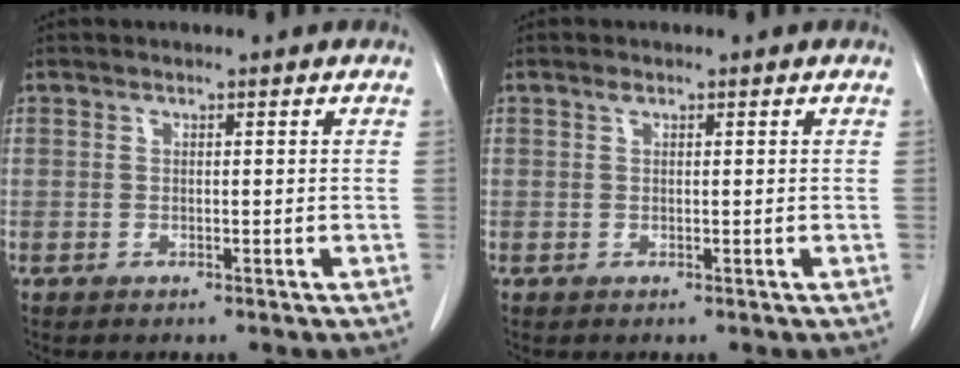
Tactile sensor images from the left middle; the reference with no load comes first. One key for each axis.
{"total": 0.6, "fx": 0.4, "fy": 0.3, "fz": 0.3, "tx": -0.007, "ty": 0.002, "tz": 0.006}